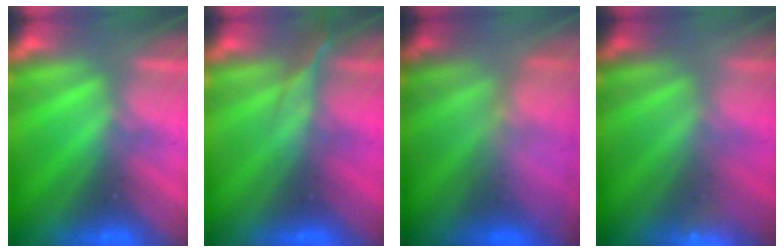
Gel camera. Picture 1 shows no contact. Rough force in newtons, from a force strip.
{"total": 2.6}
{"total": 8.0}
{"total": 2.2}